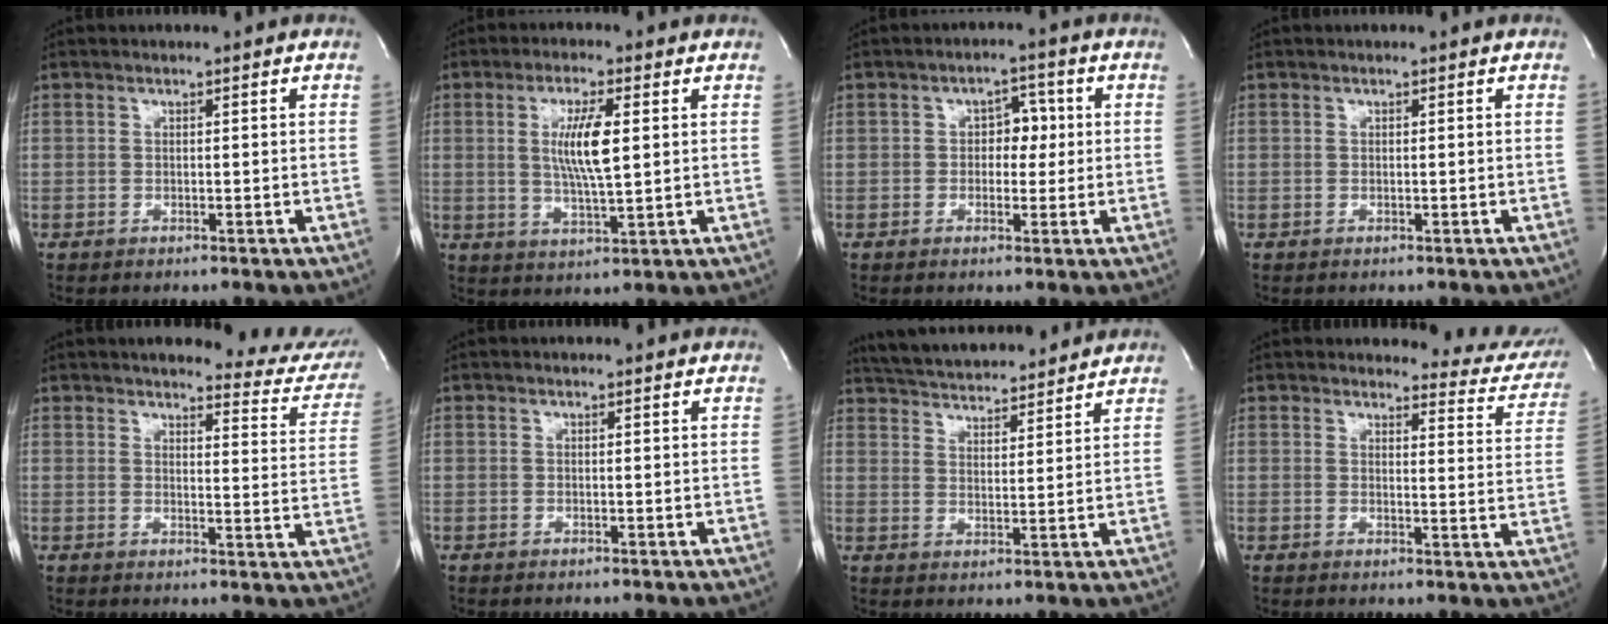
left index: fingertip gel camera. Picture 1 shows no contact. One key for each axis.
{"total": 7.4, "fx": 1.2, "fy": 0.9, "fz": 7.2, "tx": -0.140, "ty": -0.008, "tz": 0.022}
{"total": 3.9, "fx": 0.1, "fy": 2.7, "fz": 2.9, "tx": -0.037, "ty": 0.012, "tz": -0.002}
{"total": 0.0}
{"total": 14.4, "fx": 13.5, "fy": 2.8, "fz": 4.3, "tx": -0.024, "ty": -0.059, "tz": 0.125}
{"total": 1.1, "fx": 1.1, "fy": 0.2, "fz": 0.0, "tx": -0.009, "ty": -0.001, "tz": 0.006}
{"total": 15.8, "fx": 14.7, "fy": 2.8, "fz": 5.0, "tx": -0.089, "ty": 0.023, "tz": 0.220}
{"total": 11.0, "fx": 10.7, "fy": 2.2, "fz": 0.8, "tx": 0.022, "ty": -0.072, "tz": 0.087}